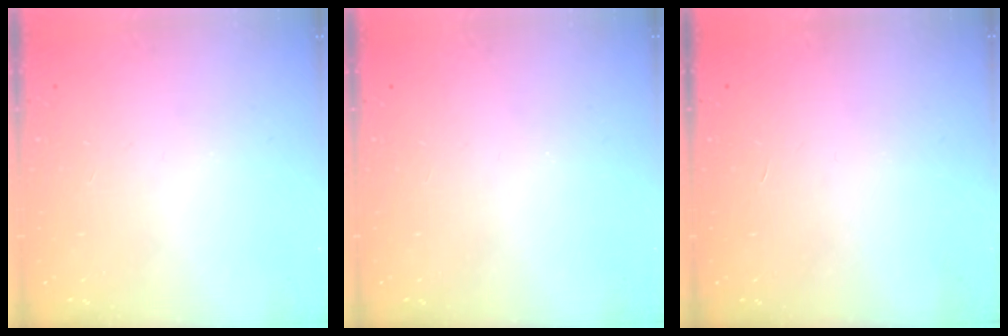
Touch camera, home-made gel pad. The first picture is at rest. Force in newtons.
{"total": 0.0}
{"total": 1.7, "press": 1.7, "slide": 0.1}